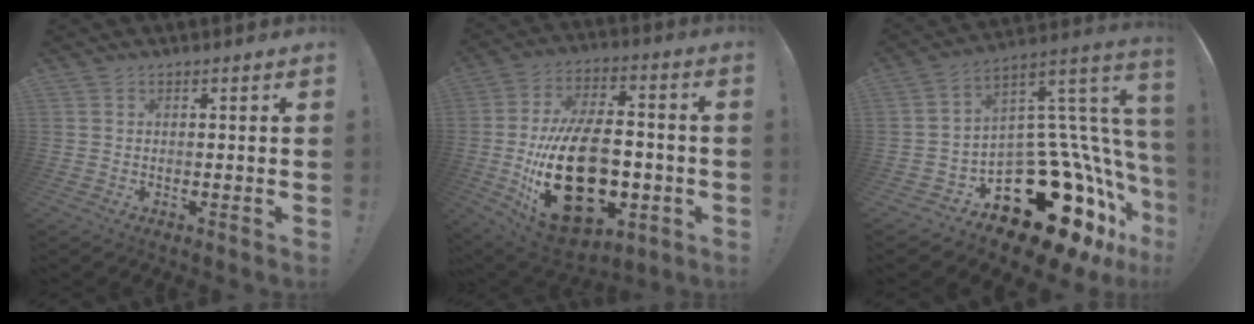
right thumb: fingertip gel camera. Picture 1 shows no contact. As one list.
[{"total": 30.2, "force": [-5.9, 18.1, 23.5], "torque": [-0.428, 0.032, -0.076]}, {"total": 25.6, "force": [-12.5, 12.8, 18.3], "torque": [-0.202, 0.007, -0.153]}]